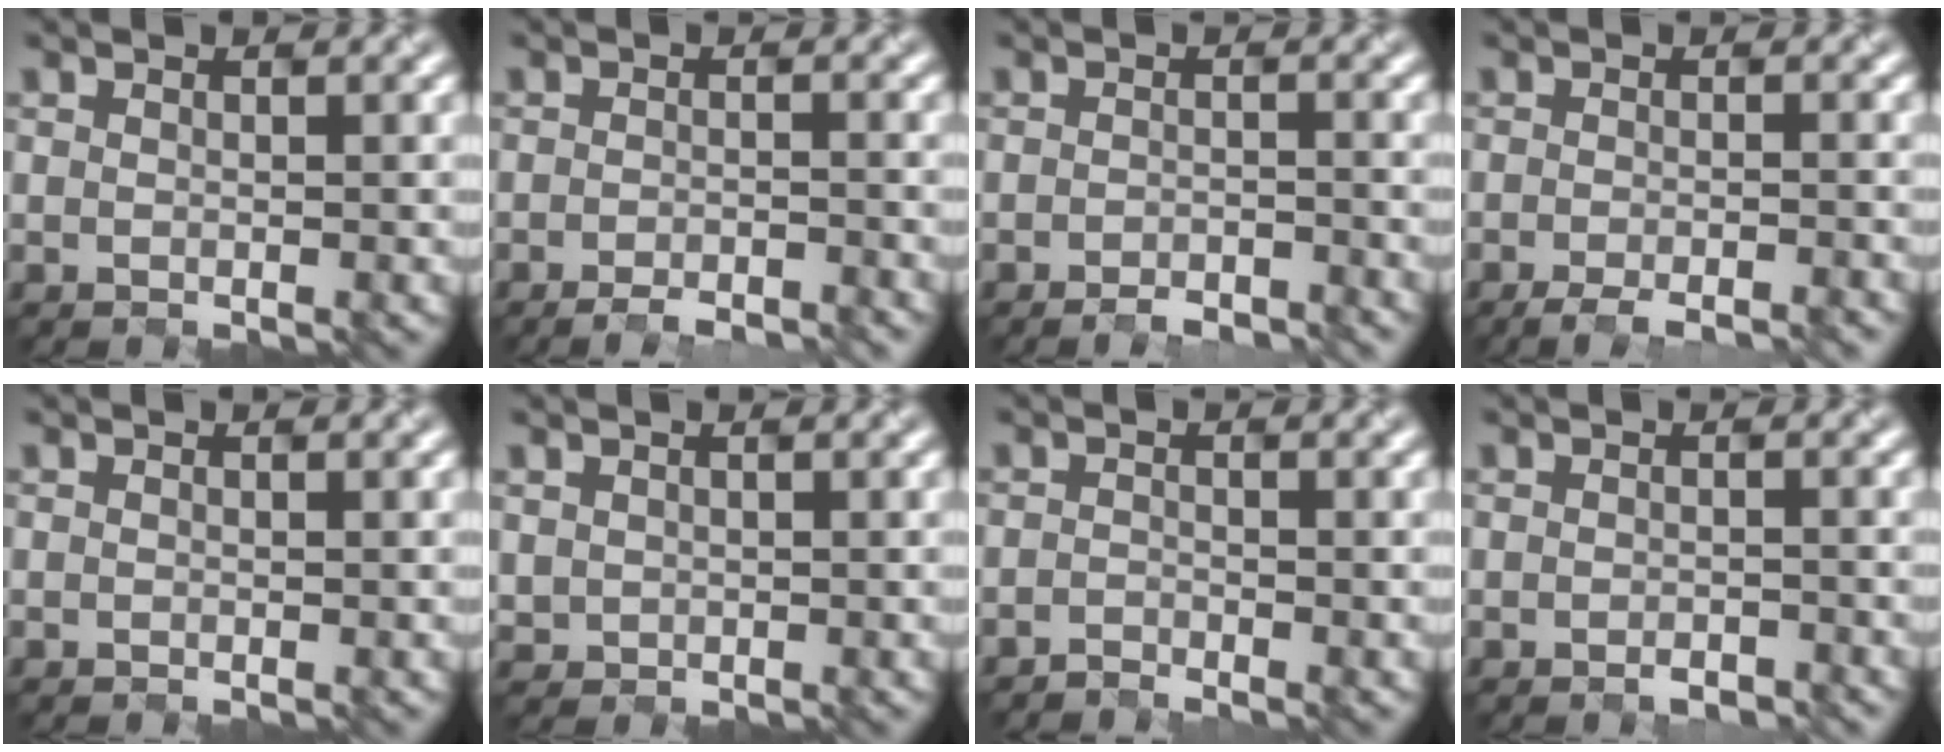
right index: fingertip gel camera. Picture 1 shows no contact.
{"total": 2.4, "force": [-2.1, 0.2, 1.2], "torque": [-0.012, -0.002, -0.036]}
{"total": 2.2, "force": [-2.0, 0.1, 0.7], "torque": [-0.010, -0.003, -0.034]}
{"total": 3.1, "force": [-2.2, 0.5, 2.1], "torque": [-0.019, -0.003, -0.036]}
{"total": 0.0}
{"total": 0.6, "force": [0.2, 0.5, -0.1], "torque": [0.001, 0.000, 0.014]}
{"total": 1.2, "force": [-1.2, -0.2, -0.3], "torque": [0.003, 0.002, -0.022]}
{"total": 1.3, "force": [-1.1, 0.2, 0.6], "torque": [-0.013, -0.004, -0.012]}